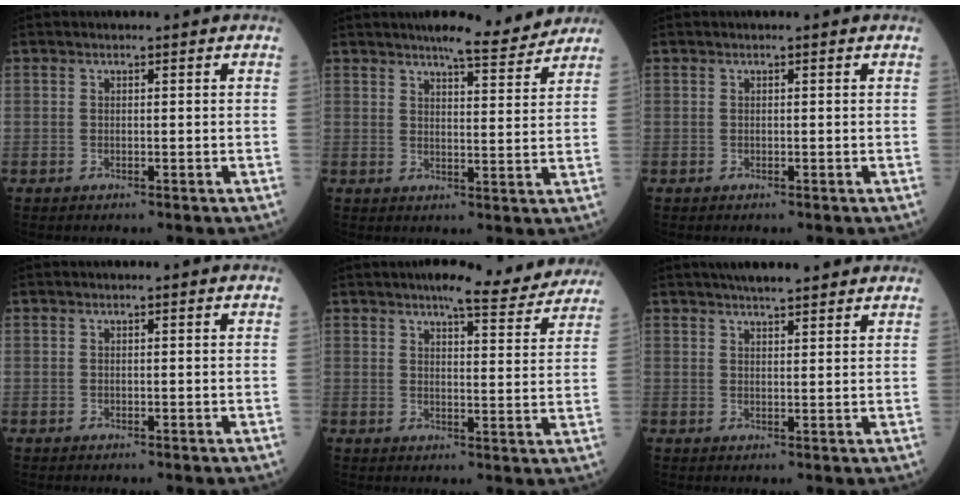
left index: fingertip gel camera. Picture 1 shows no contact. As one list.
[{"total": 7.5, "force": [7.0, 0.7, 2.8], "torque": [-0.045, -0.001, 0.088]}, {"total": 0.0}, {"total": 0.0}, {"total": 11.0, "force": [10.0, 1.7, 4.3], "torque": [-0.047, -0.004, 0.108]}, {"total": 7.7, "force": [6.6, 1.0, 3.8], "torque": [-0.054, 0.026, 0.092]}]